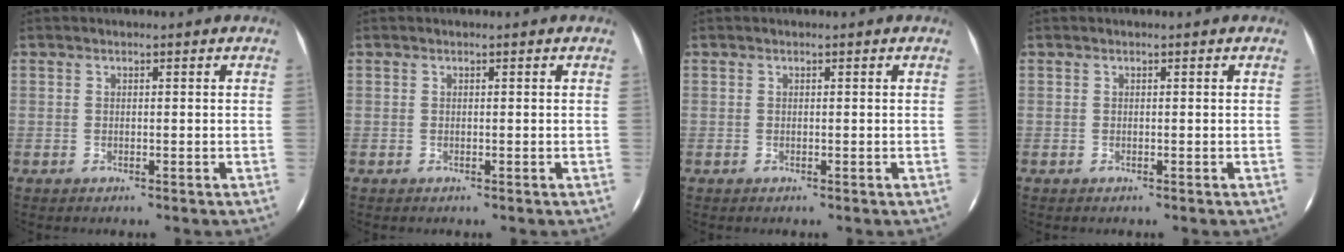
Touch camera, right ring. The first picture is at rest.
{"total": 0.0}
{"total": 0.0}
{"total": 0.0}